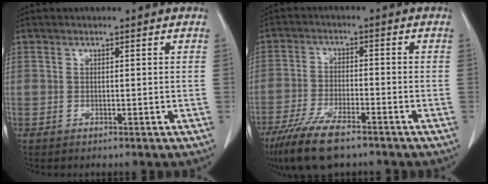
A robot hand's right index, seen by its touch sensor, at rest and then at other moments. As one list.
[{"total": 10.3, "force": [-7.5, 2.6, 6.5], "torque": [-0.119, -0.021, -0.133]}]